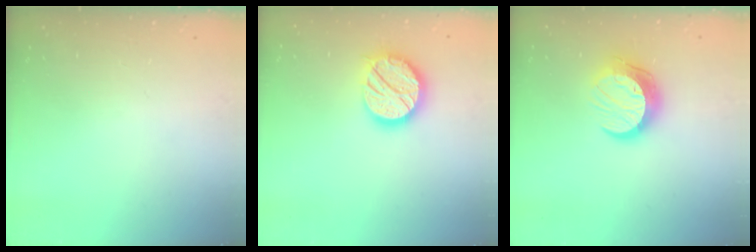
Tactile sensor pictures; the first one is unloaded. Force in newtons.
{"total": 15.4, "press": 15.3, "slide": 1.2}
{"total": 12.1, "press": 12.0, "slide": 0.7}